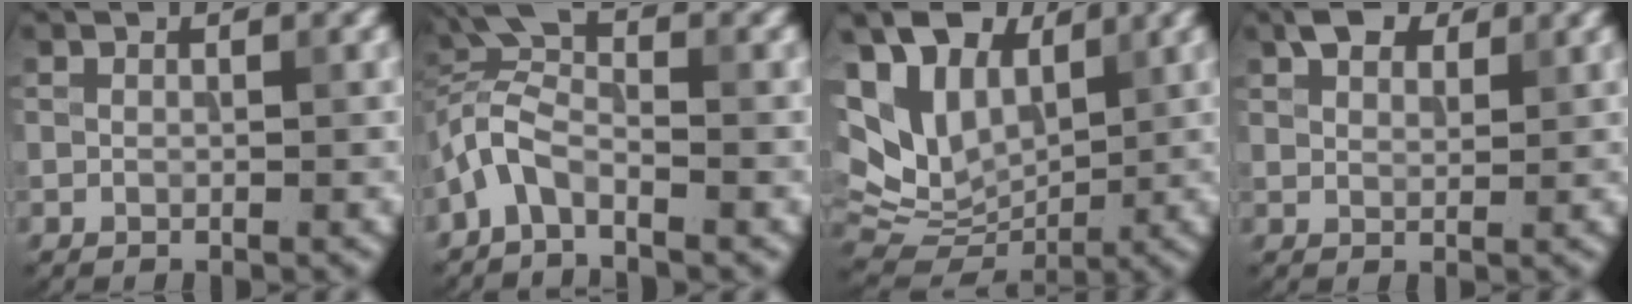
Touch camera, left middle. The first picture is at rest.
{"total": 4.2, "force": [-2.4, 1.7, 3.1], "torque": [-0.067, 0.010, -0.061]}
{"total": 11.1, "force": [4.0, 7.6, 7.0], "torque": [-0.167, 0.023, 0.089]}
{"total": 3.2, "force": [2.0, 1.7, 1.7], "torque": [-0.033, 0.007, 0.037]}